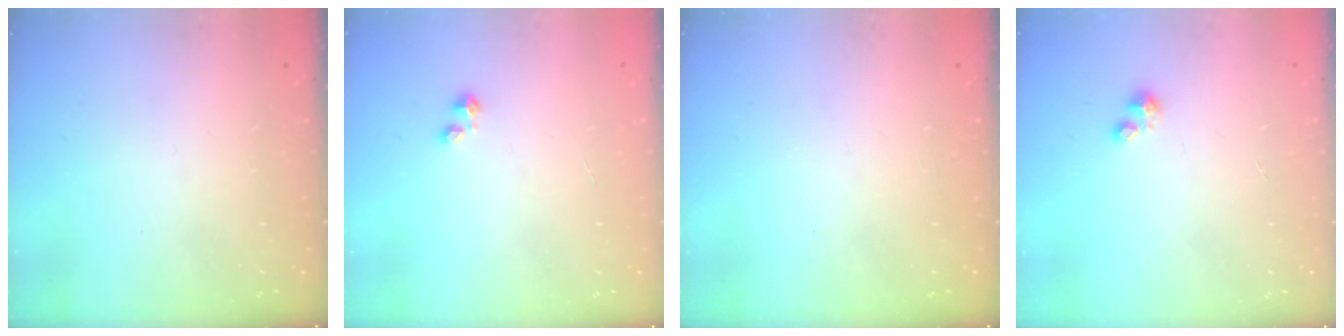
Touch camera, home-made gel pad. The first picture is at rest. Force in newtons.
{"total": 0.0}
{"total": 0.0}
{"total": 0.9, "press": 0.9, "slide": 0.1}